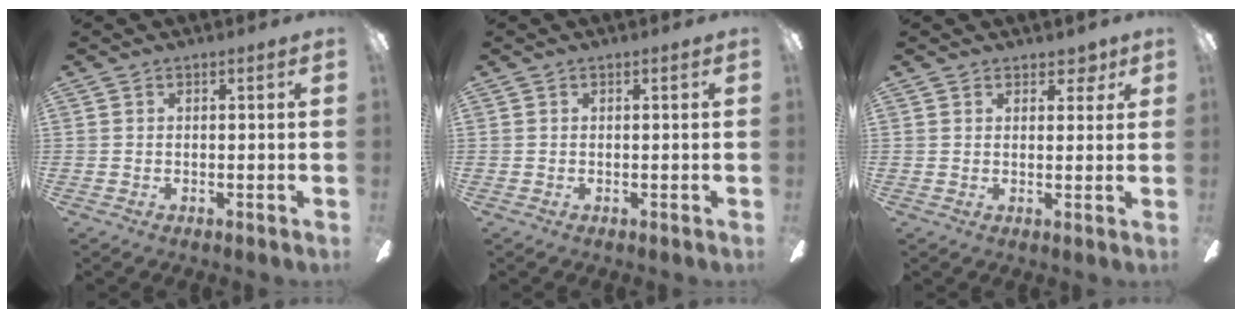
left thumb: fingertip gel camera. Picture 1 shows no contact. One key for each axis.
{"total": 0.0}
{"total": 3.8, "fx": 2.6, "fy": 2.4, "fz": 1.5, "tx": -0.010, "ty": -0.003, "tz": 0.043}